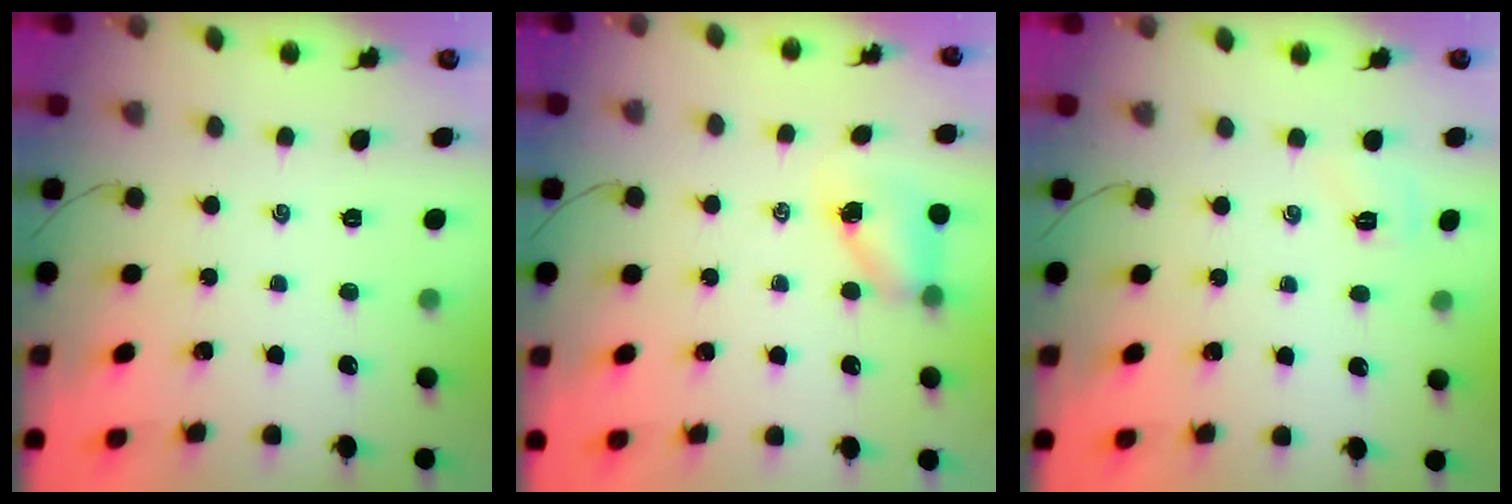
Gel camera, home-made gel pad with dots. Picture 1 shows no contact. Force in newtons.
{"total": 4.9, "press": 4.8, "slide": 0.3}
{"total": 3.6, "press": 3.5, "slide": 0.9}